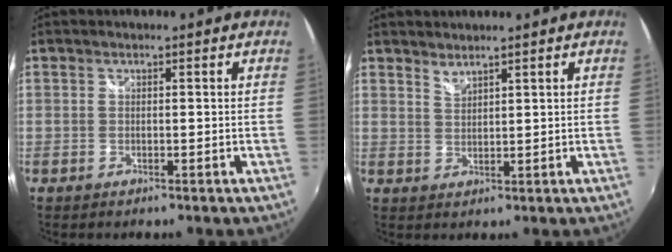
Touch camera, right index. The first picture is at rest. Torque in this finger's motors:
{"motor_torque": [-0.12, 0.14, -0.02, -0.01]}